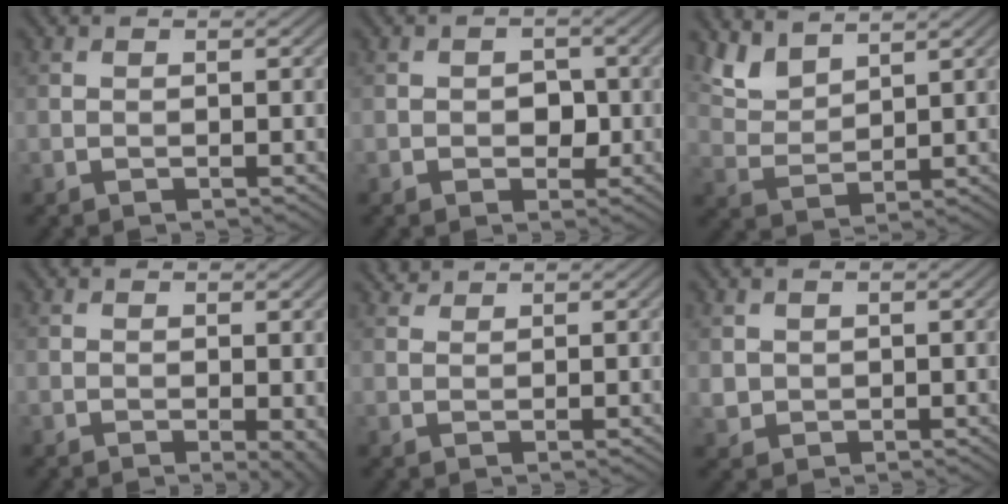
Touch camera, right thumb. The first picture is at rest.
{"total": 2.2, "force": [-0.4, 1.8, 1.3], "torque": [-0.023, -0.003, -0.010]}
{"total": 4.8, "force": [3.9, 1.7, 2.2], "torque": [-0.064, -0.002, 0.090]}
{"total": 1.9, "force": [-0.1, 0.5, 1.8], "torque": [-0.021, -0.006, -0.002]}
{"total": 1.2, "force": [1.1, 0.2, 0.3], "torque": [-0.012, 0.002, 0.025]}
{"total": 1.7, "force": [0.7, 1.5, 0.4], "torque": [-0.020, -0.006, 0.016]}